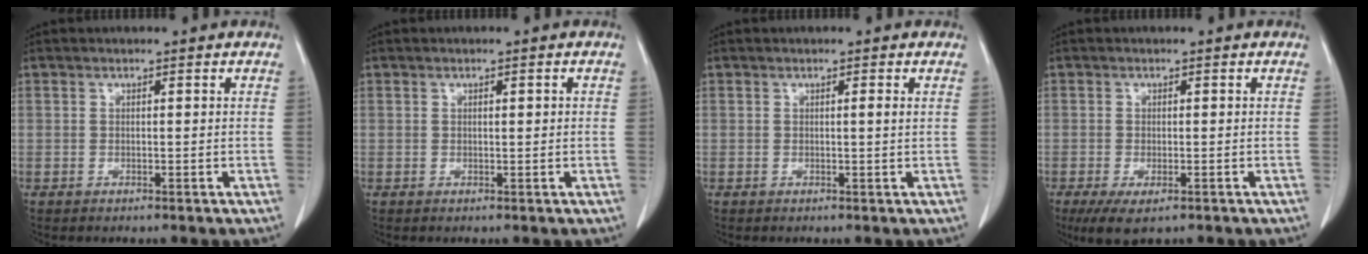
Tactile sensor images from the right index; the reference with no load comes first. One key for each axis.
{"total": 0.9, "fx": 0.2, "fy": 0.2, "fz": 0.9, "tx": -0.016, "ty": 0.002, "tz": 0.004}
{"total": 0.8, "fx": 0.2, "fy": -0.2, "fz": 0.8, "tx": -0.011, "ty": 0.001, "tz": 0.002}
{"total": 5.0, "fx": -3.1, "fy": 1.7, "fz": 3.6, "tx": -0.063, "ty": -0.013, "tz": -0.046}